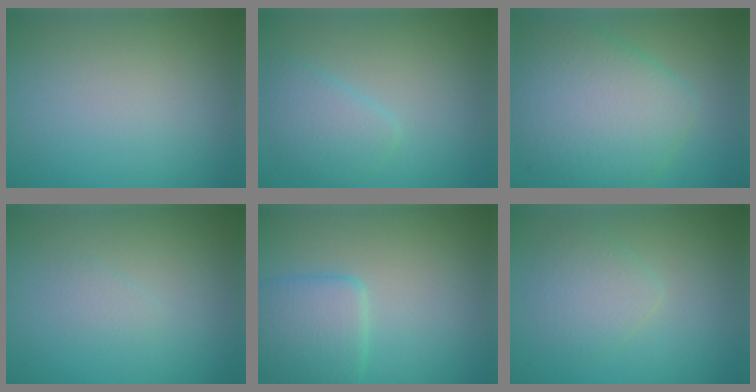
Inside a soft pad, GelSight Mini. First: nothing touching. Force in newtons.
{"total": 2.7, "press": 2.7, "slide": 0.1}
{"total": 7.9, "press": 7.9, "slide": 0.3}
{"total": 0.9, "press": 0.9, "slide": 0.1}
{"total": 3.7, "press": 3.6, "slide": 0.2}
{"total": 2.6, "press": 2.5, "slide": 0.1}